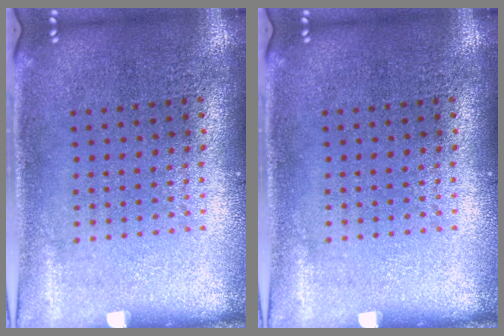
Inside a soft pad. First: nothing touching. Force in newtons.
{"total": 0.0}